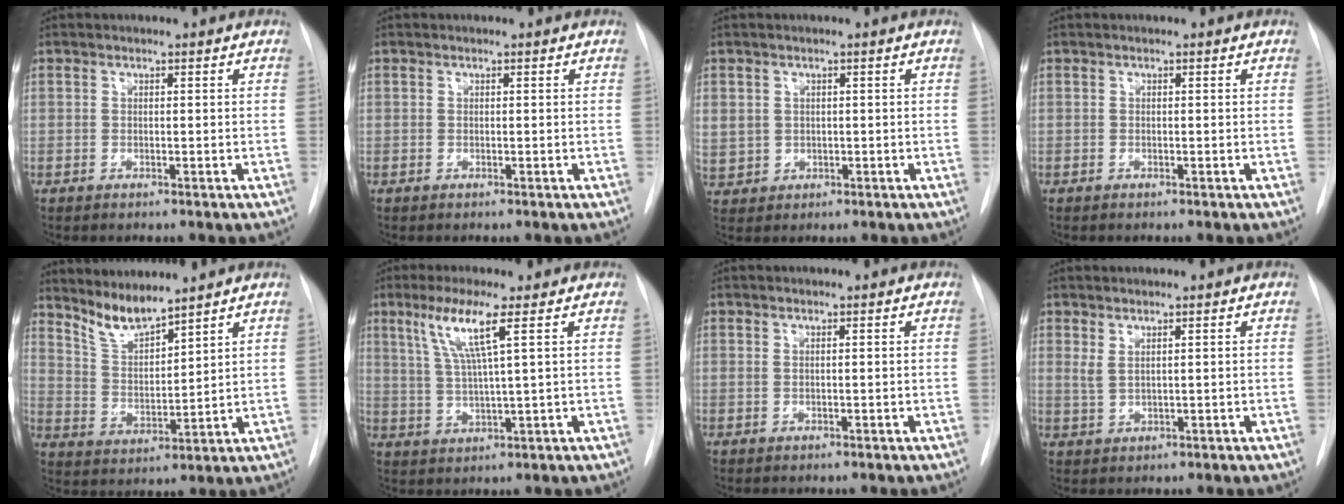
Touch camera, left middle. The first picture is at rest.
{"total": 0.0}
{"total": 7.8, "force": [0.5, 7.3, 2.5], "torque": [-0.100, 0.010, 0.031]}
{"total": 0.0}
{"total": 6.3, "force": [5.9, 0.6, 2.0], "torque": [-0.048, -0.007, 0.126]}
{"total": 7.2, "force": [3.3, -0.8, 6.4], "torque": [-0.130, -0.002, 0.068]}
{"total": 0.0}
{"total": 1.9, "force": [1.0, 0.5, 1.5], "torque": [-0.041, -0.001, 0.027]}